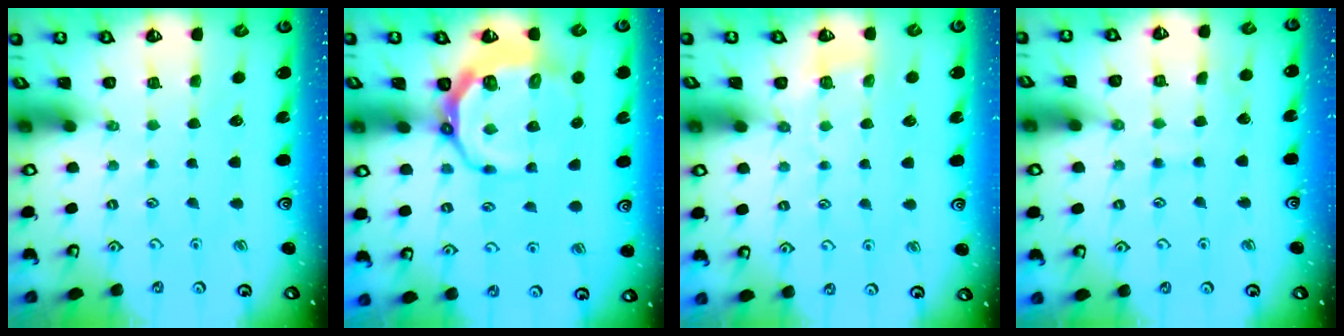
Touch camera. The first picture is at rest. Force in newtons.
{"total": 9.7, "press": 9.0, "slide": 3.8}
{"total": 5.1, "press": 4.9, "slide": 1.5}
{"total": 5.6, "press": 5.5, "slide": 0.6}